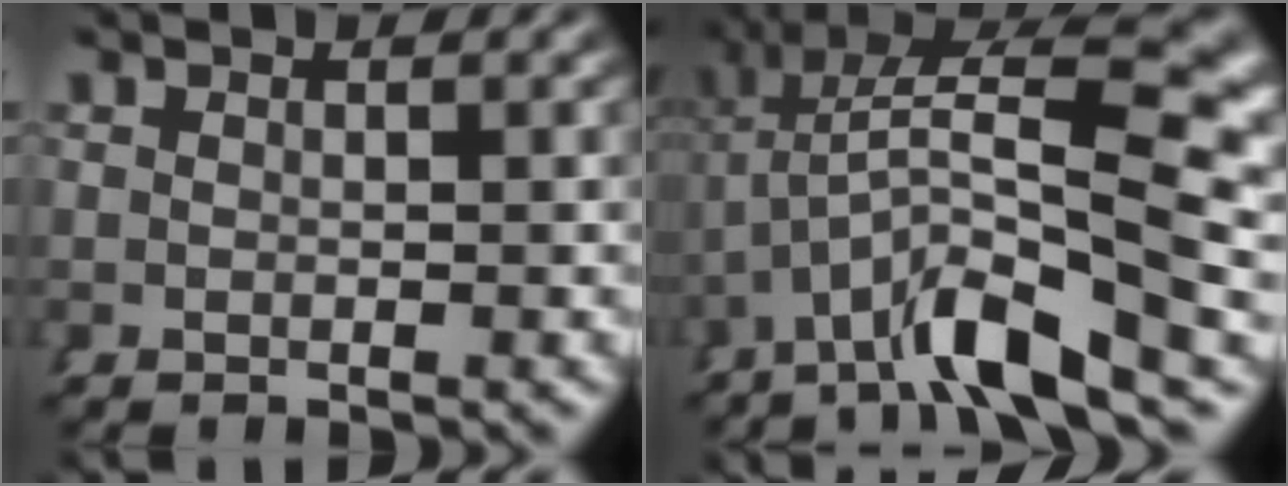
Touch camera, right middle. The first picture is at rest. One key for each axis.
{"total": 10.6, "fx": 1.2, "fy": 3.8, "fz": 9.9, "tx": -0.161, "ty": 0.004, "tz": 0.026}